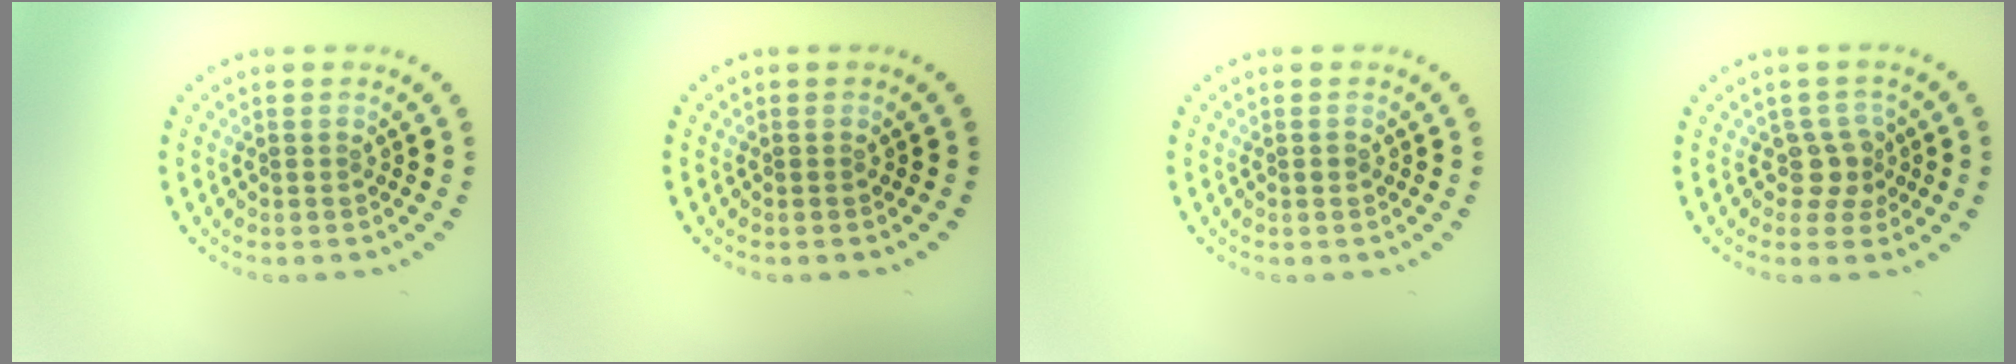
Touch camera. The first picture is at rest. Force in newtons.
{"total": 0.0}
{"total": 0.6, "press": 0.6, "slide": 0.1}
{"total": 2.4, "press": 1.8, "slide": 1.6}